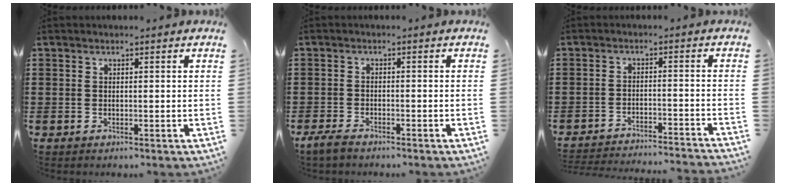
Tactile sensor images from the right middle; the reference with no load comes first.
{"total": 2.2, "force": [-1.7, 0.6, 1.2], "torque": [-0.038, -0.004, -0.037]}
{"total": 3.4, "force": [-3.3, -0.3, 0.5], "torque": [-0.012, -0.003, -0.070]}